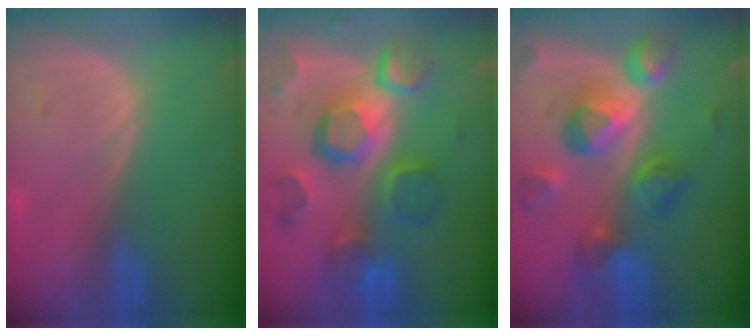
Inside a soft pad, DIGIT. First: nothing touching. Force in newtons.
{"total": 12.3, "press": 10.7, "slide": 6.1}
{"total": 10.5, "press": 9.4, "slide": 4.8}